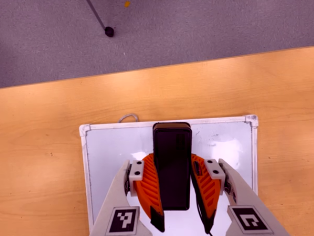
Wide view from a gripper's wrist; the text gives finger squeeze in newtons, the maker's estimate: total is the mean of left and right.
{"total": 8.9, "left": 7.3, "right": 10.6}